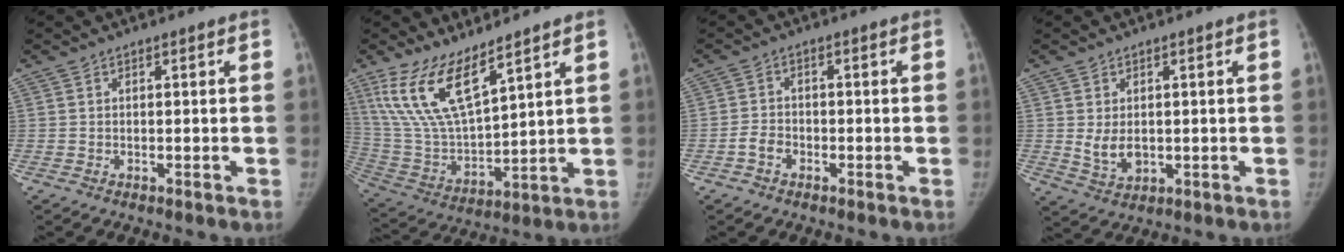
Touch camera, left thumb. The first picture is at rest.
{"total": 15.4, "force": [10.0, 5.0, 10.6], "torque": [-0.203, -0.052, 0.214]}
{"total": 2.9, "force": [-1.4, 2.1, 1.4], "torque": [-0.021, 0.013, -0.028]}
{"total": 4.8, "force": [0.3, 3.2, 3.5], "torque": [-0.053, -0.013, 0.017]}